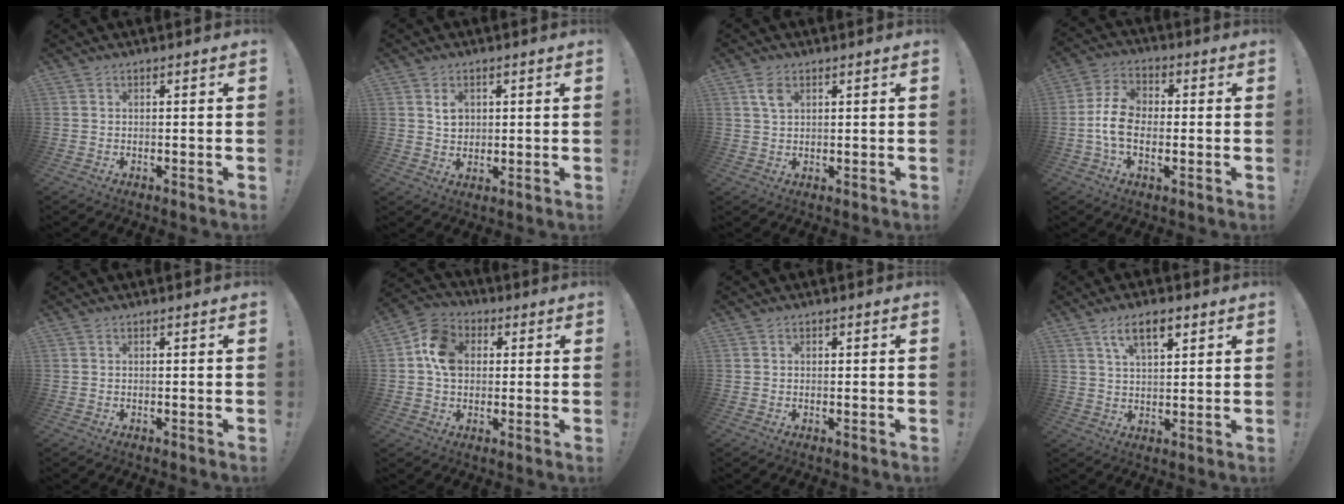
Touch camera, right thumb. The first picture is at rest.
{"total": 4.7, "force": [1.5, 3.8, 2.3], "torque": [-0.029, -0.003, 0.025]}
{"total": 4.1, "force": [2.0, 2.3, 2.7], "torque": [-0.043, -0.004, 0.035]}
{"total": 9.6, "force": [-1.6, 6.4, 7.0], "torque": [-0.135, 0.013, -0.025]}
{"total": 0.0}
{"total": 11.2, "force": [2.0, 9.1, 6.4], "torque": [-0.096, 0.009, 0.040]}
{"total": 0.6, "force": [0.0, 0.5, 0.1], "torque": [-0.001, 0.002, -0.001]}
{"total": 8.1, "force": [4.4, 3.4, 5.9], "torque": [-0.090, -0.009, 0.075]}